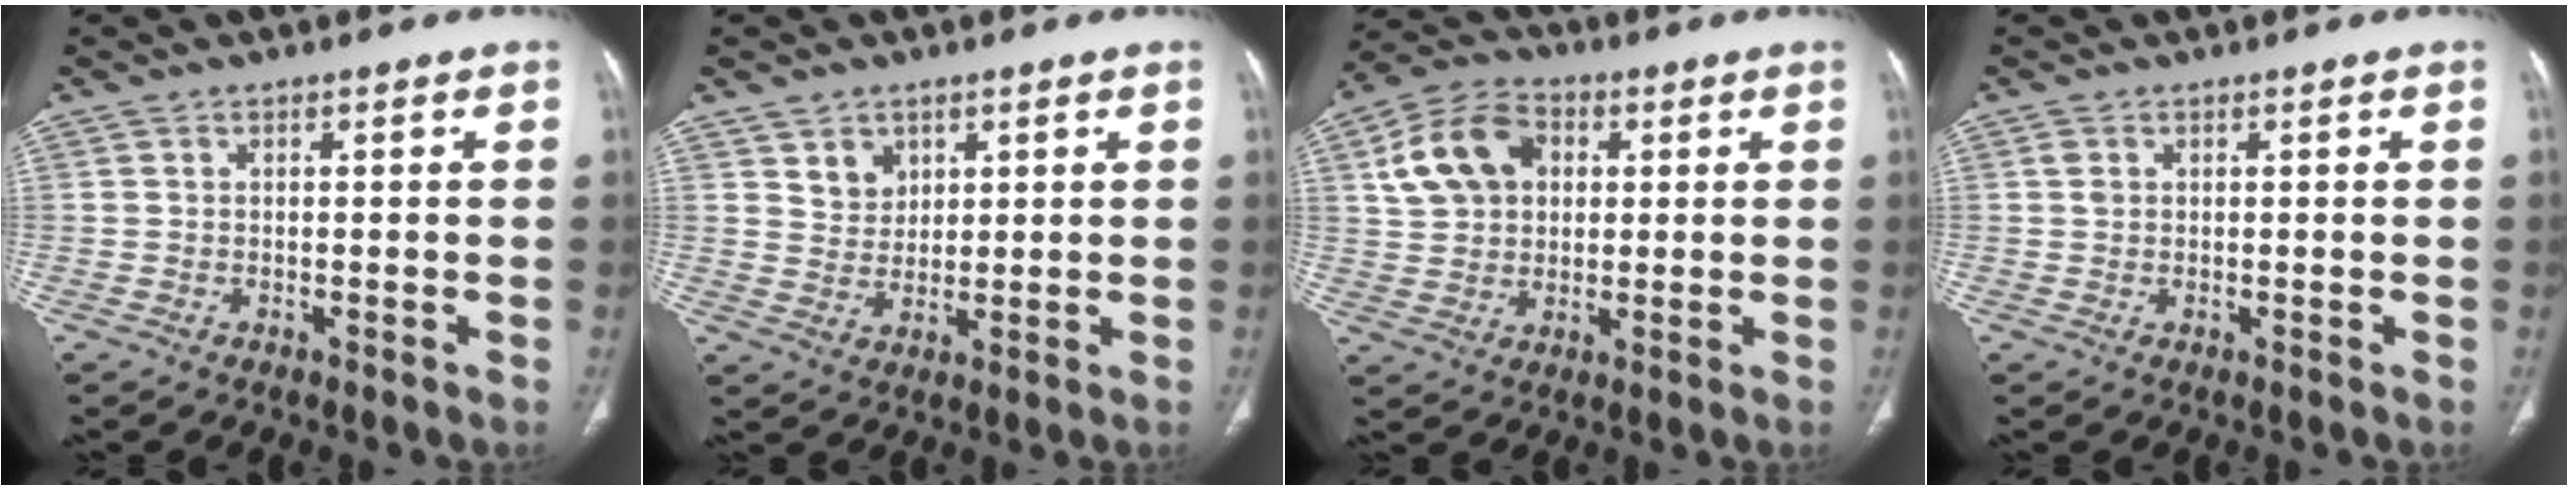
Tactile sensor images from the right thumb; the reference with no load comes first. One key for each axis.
{"total": 4.4, "fx": 2.5, "fy": 3.4, "fz": 1.3, "tx": -0.003, "ty": -0.021, "tz": 0.052}
{"total": 12.4, "fx": 3.4, "fy": 9.3, "fz": 7.5, "tx": -0.121, "ty": 0.012, "tz": 0.057}
{"total": 1.1, "fx": 0.3, "fy": 0.8, "fz": 0.6, "tx": -0.013, "ty": 0.003, "tz": 0.008}